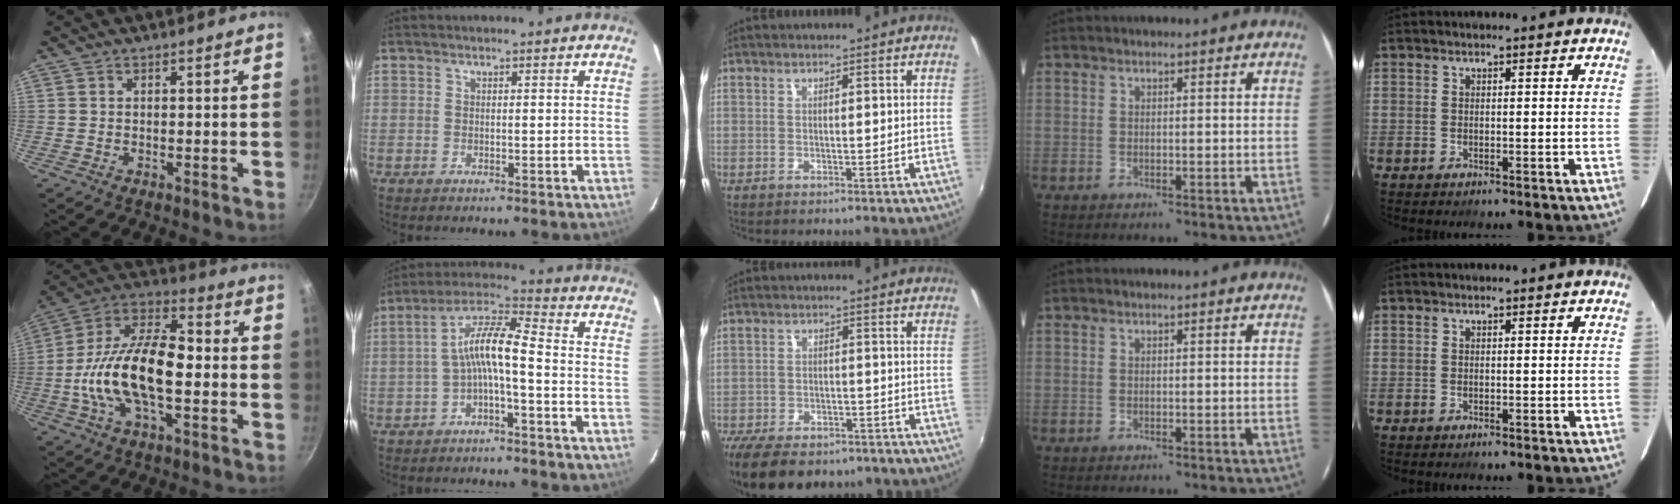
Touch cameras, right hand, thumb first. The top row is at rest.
{"thumb": {"total": 20.0, "force": [-2.5, 9.8, 17.2], "torque": [-0.300, 0.040, -0.063]}, "index": {"total": 7.8, "force": [-2.3, 1.2, 7.4], "torque": [-0.166, 0.022, -0.044]}, "middle": {"total": 16.6, "force": [-12.4, 7.5, 8.2], "torque": [-0.187, -0.034, -0.186]}}